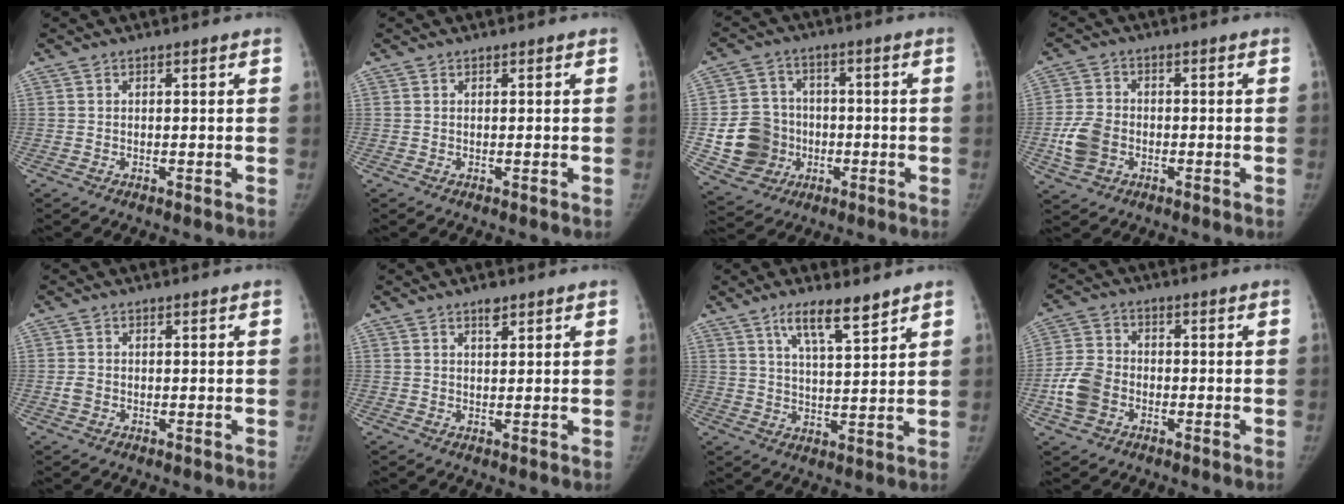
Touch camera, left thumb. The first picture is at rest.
{"total": 0.0}
{"total": 12.0, "force": [-2.1, 10.9, 4.6], "torque": [-0.057, 0.014, -0.028]}
{"total": 7.1, "force": [-1.9, 5.4, 4.3], "torque": [-0.085, 0.008, -0.036]}
{"total": 1.5, "force": [-0.4, 1.2, 0.8], "torque": [-0.018, 0.001, -0.008]}
{"total": 2.2, "force": [1.5, 0.9, 1.3], "torque": [-0.015, -0.008, 0.024]}
{"total": 7.8, "force": [5.5, 1.6, 5.3], "torque": [-0.084, -0.032, 0.100]}
{"total": 7.9, "force": [-2.5, 5.9, 4.5], "torque": [-0.089, 0.015, -0.052]}